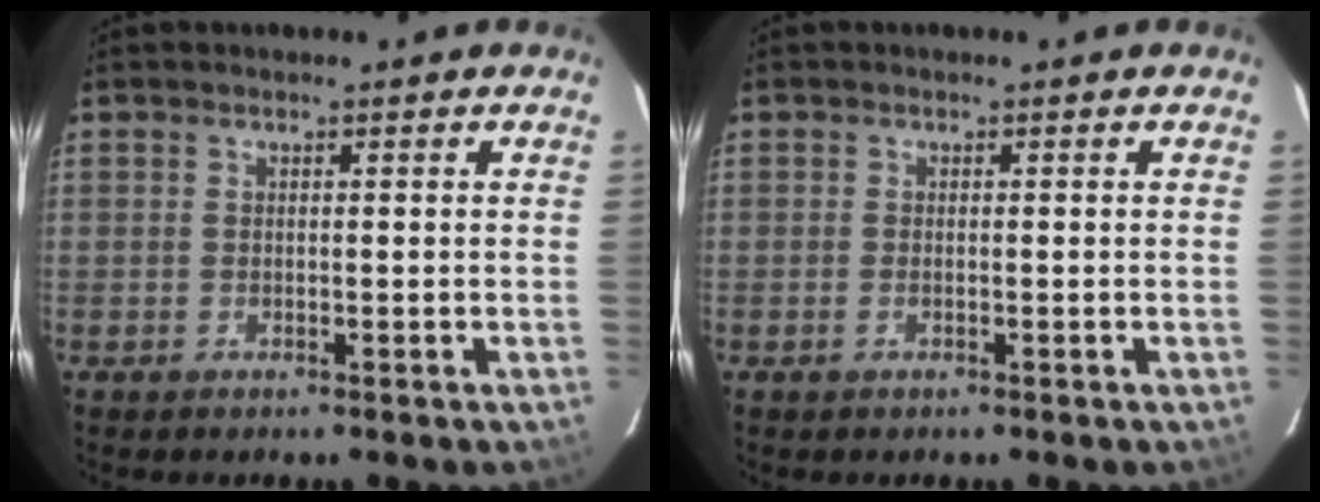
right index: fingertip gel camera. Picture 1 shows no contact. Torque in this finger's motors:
{"motor_torque": [-0.19, 0.05, -0.03, 0.00]}